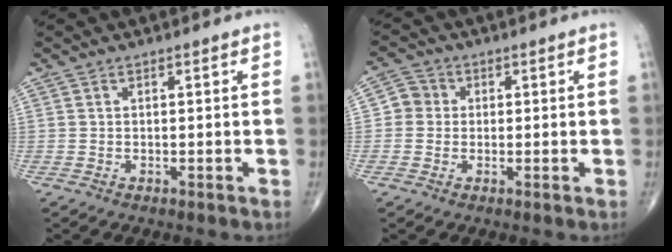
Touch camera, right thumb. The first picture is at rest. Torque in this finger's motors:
{"motor_torque": [-0.28, 0.09, -0.17, -0.38, 0.01]}